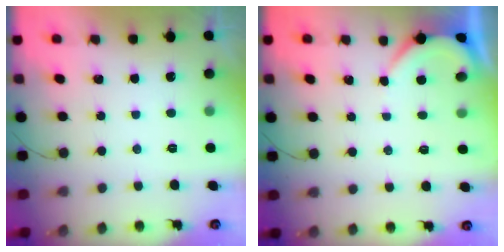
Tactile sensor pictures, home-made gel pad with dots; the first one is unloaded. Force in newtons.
{"total": 2.7, "press": 2.7, "slide": 0.3}